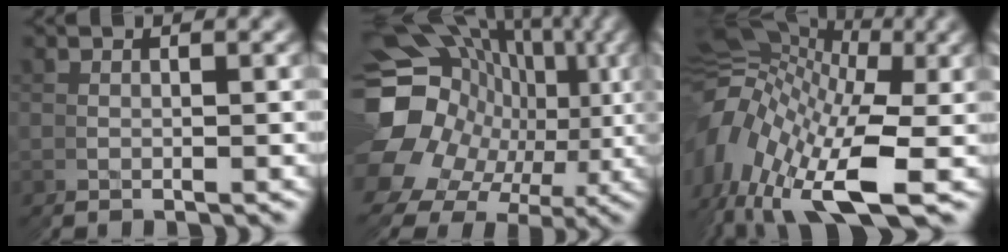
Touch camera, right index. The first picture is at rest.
{"total": 19.8, "force": [0.4, 15.8, 11.9], "torque": [-0.197, -0.030, 0.012]}
{"total": 14.6, "force": [2.4, 10.1, 10.2], "torque": [-0.181, 0.009, 0.027]}